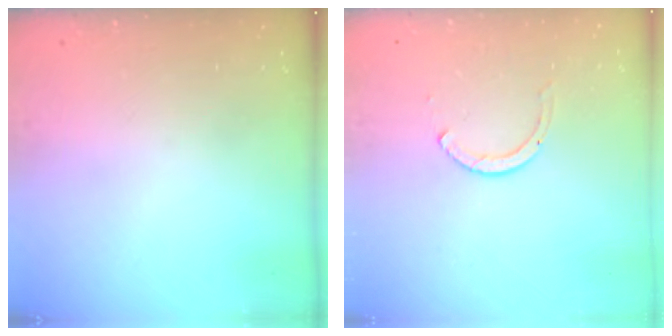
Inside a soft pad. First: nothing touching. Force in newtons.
{"total": 2.6, "press": 2.6, "slide": 0.3}